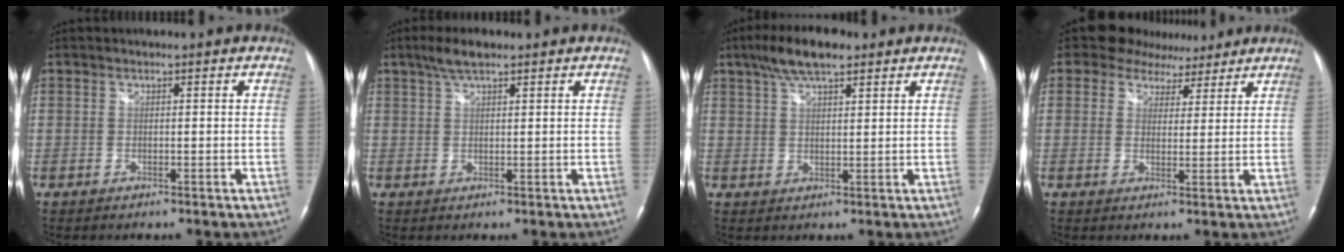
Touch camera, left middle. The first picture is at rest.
{"total": 3.9, "force": [2.7, 0.9, 2.6], "torque": [-0.055, 0.013, 0.051]}
{"total": 7.9, "force": [5.3, 2.2, 5.3], "torque": [-0.104, 0.021, 0.092]}
{"total": 6.7, "force": [5.1, 4.3, 0.6], "torque": [-0.003, 0.011, 0.069]}